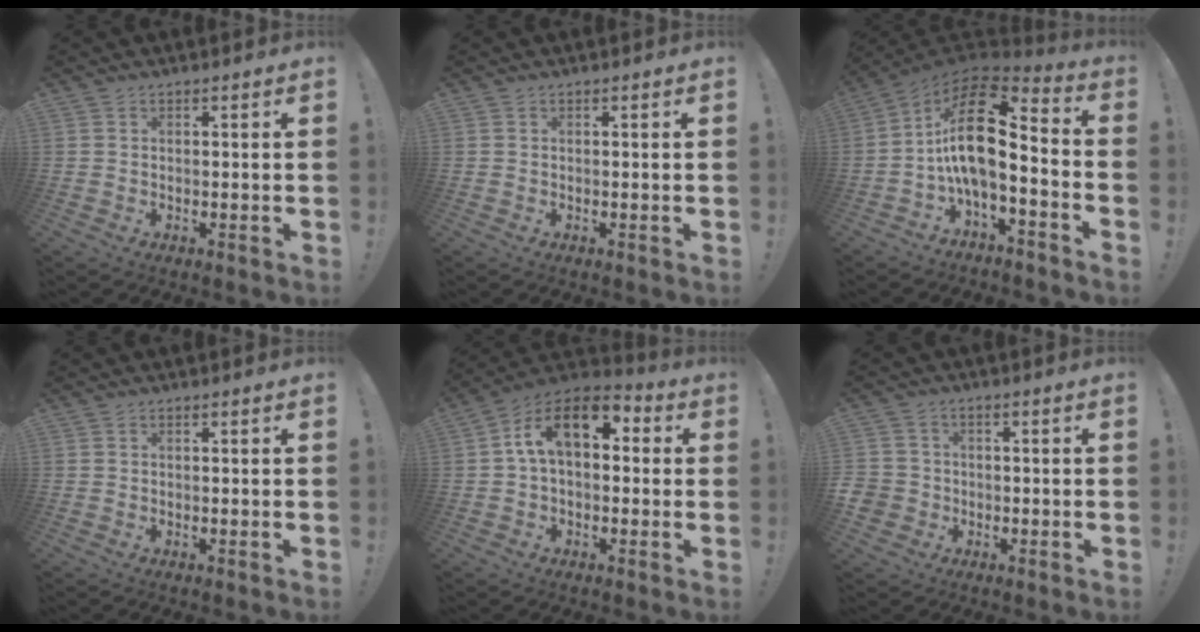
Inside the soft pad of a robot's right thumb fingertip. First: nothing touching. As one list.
[{"total": 0.0}, {"total": 16.9, "force": [1.2, 7.5, 15.1], "torque": [-0.271, -0.001, 0.019]}, {"total": 0.0}, {"total": 13.4, "force": [4.1, 7.6, 10.3], "torque": [-0.169, 0.003, 0.076]}, {"total": 4.9, "force": [-1.5, 4.5, 1.2], "torque": [-0.027, 0.015, -0.029]}]